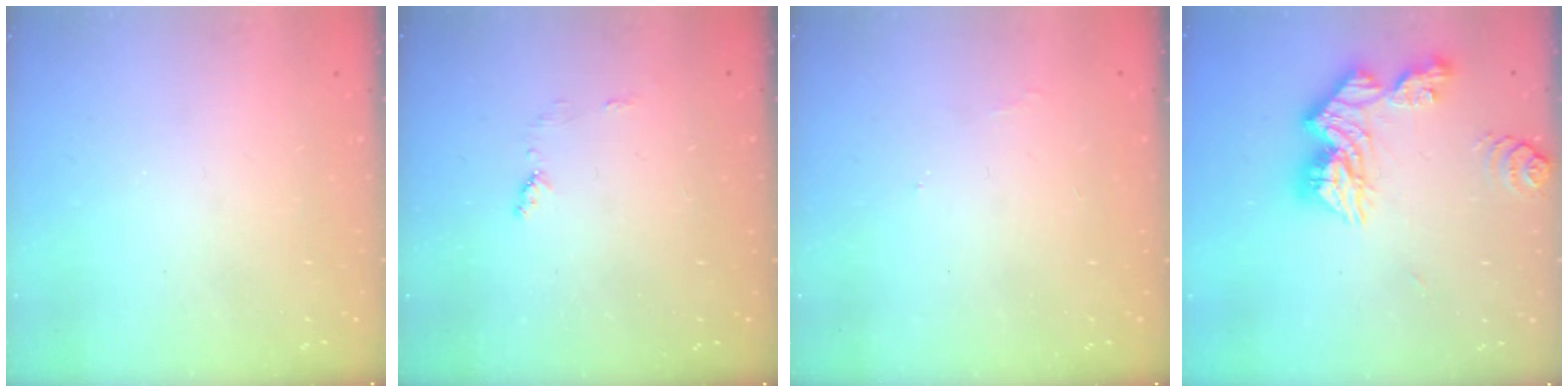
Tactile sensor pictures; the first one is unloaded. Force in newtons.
{"total": 4.3, "press": 4.2, "slide": 0.5}
{"total": 3.7, "press": 3.7, "slide": 0.4}
{"total": 14.2, "press": 14.1, "slide": 1.4}